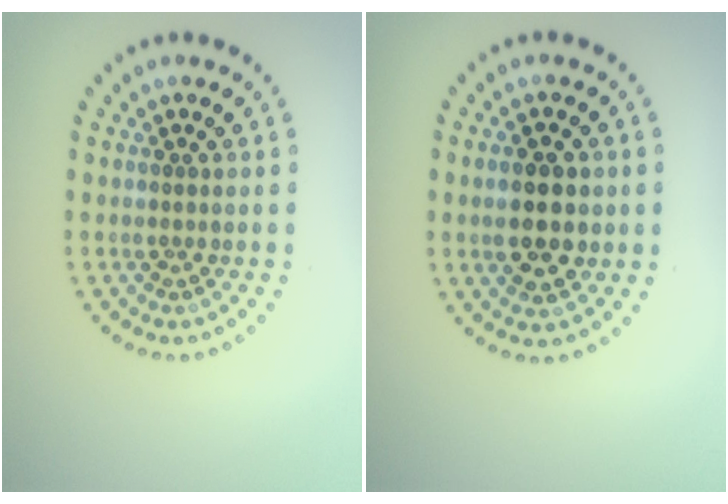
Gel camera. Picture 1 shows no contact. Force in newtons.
{"total": 4.5, "press": 4.5, "slide": 0.2}